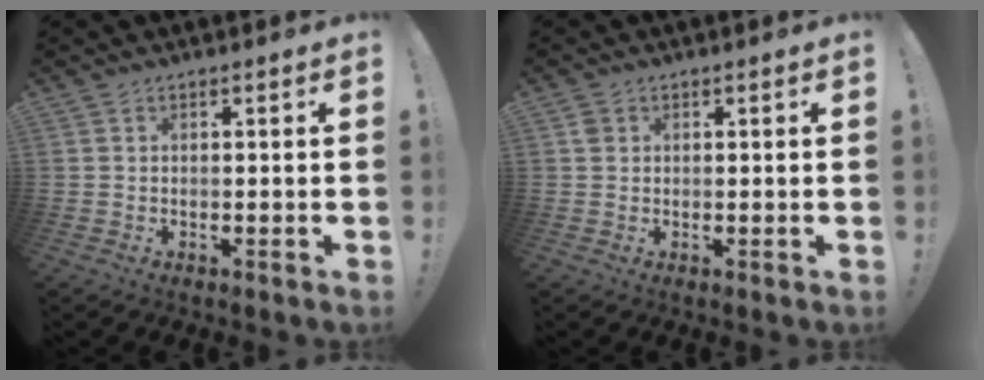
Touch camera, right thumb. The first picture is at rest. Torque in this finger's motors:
{"motor_torque": [-0.02, 0.25, 0.23, -0.17, -0.04]}